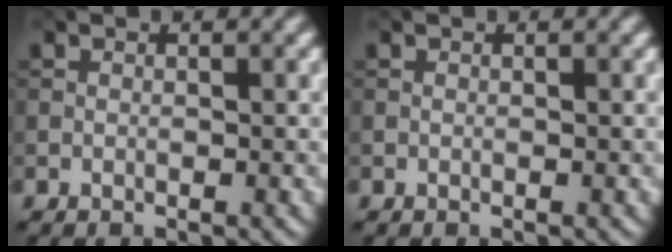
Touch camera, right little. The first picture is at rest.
{"total": 0.0}